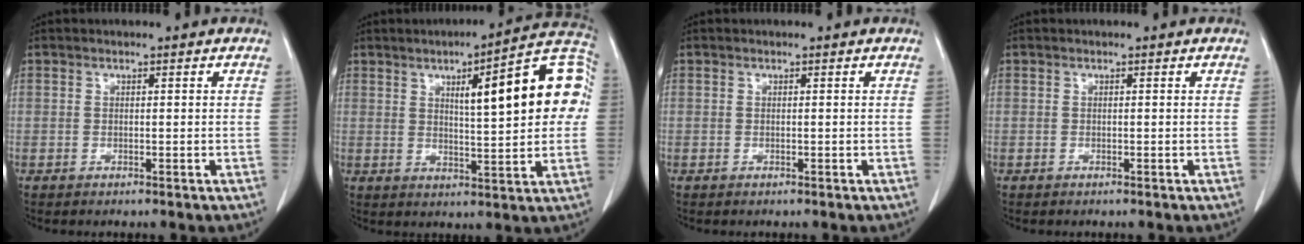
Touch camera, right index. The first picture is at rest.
{"total": 15.9, "force": [3.3, 3.0, 15.3], "torque": [-0.198, 0.034, 0.041]}
{"total": 0.0}
{"total": 0.0}